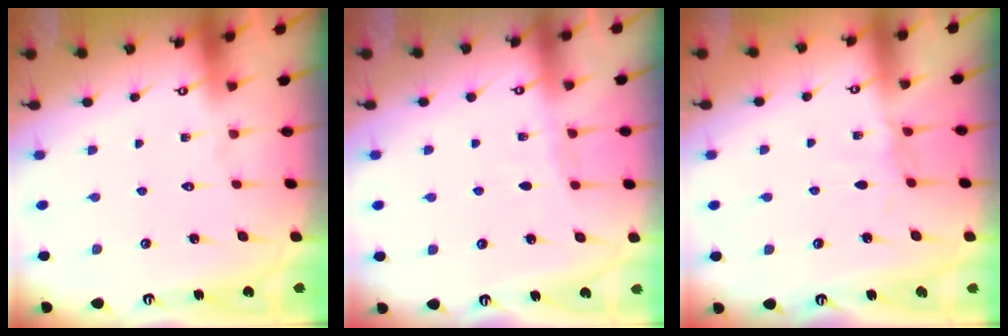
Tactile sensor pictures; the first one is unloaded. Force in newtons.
{"total": 3.3, "press": 3.2, "slide": 0.4}
{"total": 2.8, "press": 2.7, "slide": 0.5}